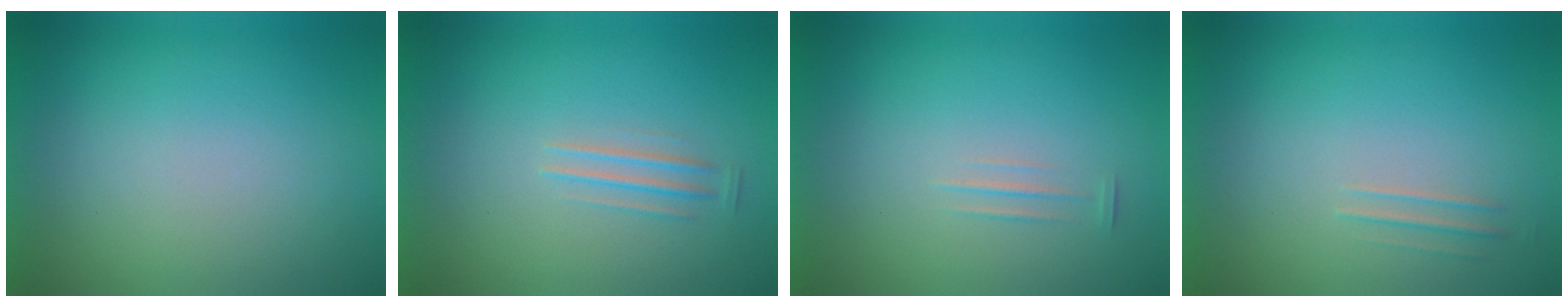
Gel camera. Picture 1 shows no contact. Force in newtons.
{"total": 1.6}
{"total": 1.1}
{"total": 1.5}